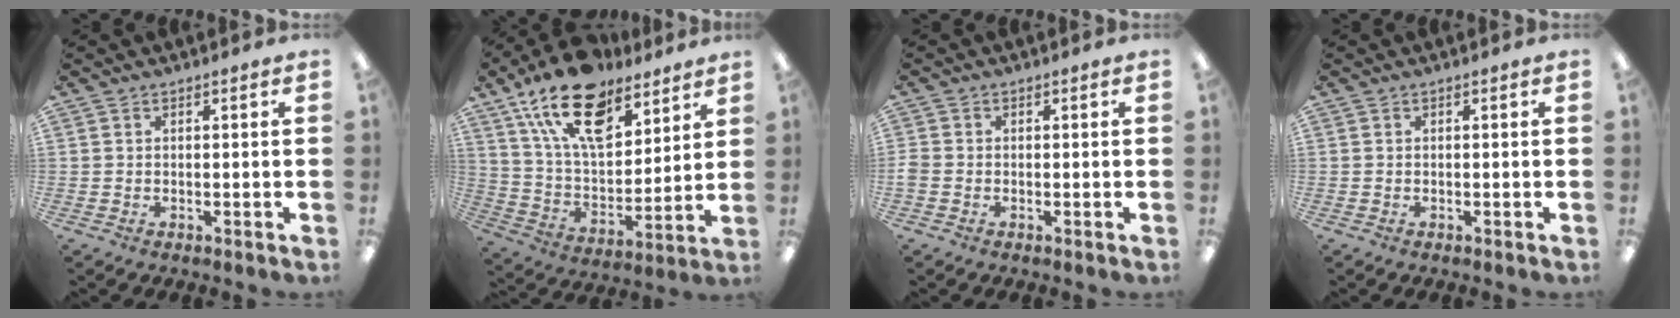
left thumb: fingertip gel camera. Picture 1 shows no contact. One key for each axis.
{"total": 20.7, "fx": 13.7, "fy": 10.5, "fz": 11.3, "tx": -0.201, "ty": -0.073, "tz": 0.247}
{"total": 1.5, "fx": -0.4, "fy": 1.2, "fz": 0.7, "tx": -0.010, "ty": 0.002, "tz": -0.007}
{"total": 0.0}